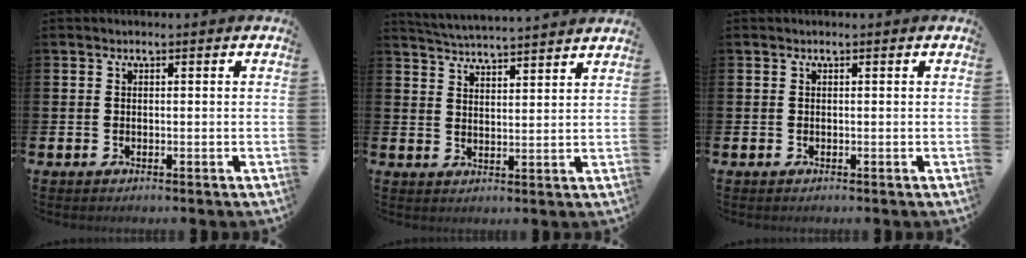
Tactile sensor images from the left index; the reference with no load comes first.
{"total": 4.6, "force": [4.6, -0.4, 0.2], "torque": [-0.018, -0.030, 0.082]}
{"total": 0.0}